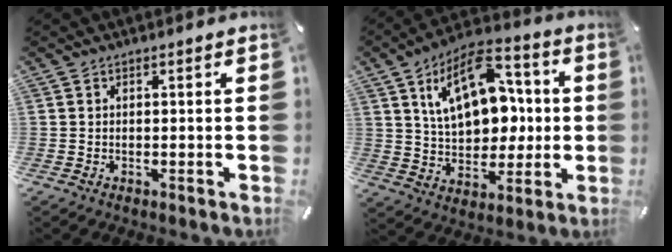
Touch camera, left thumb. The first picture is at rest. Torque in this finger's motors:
{"motor_torque": [1.97, 2.62, 1.13, -0.86, 0.45]}